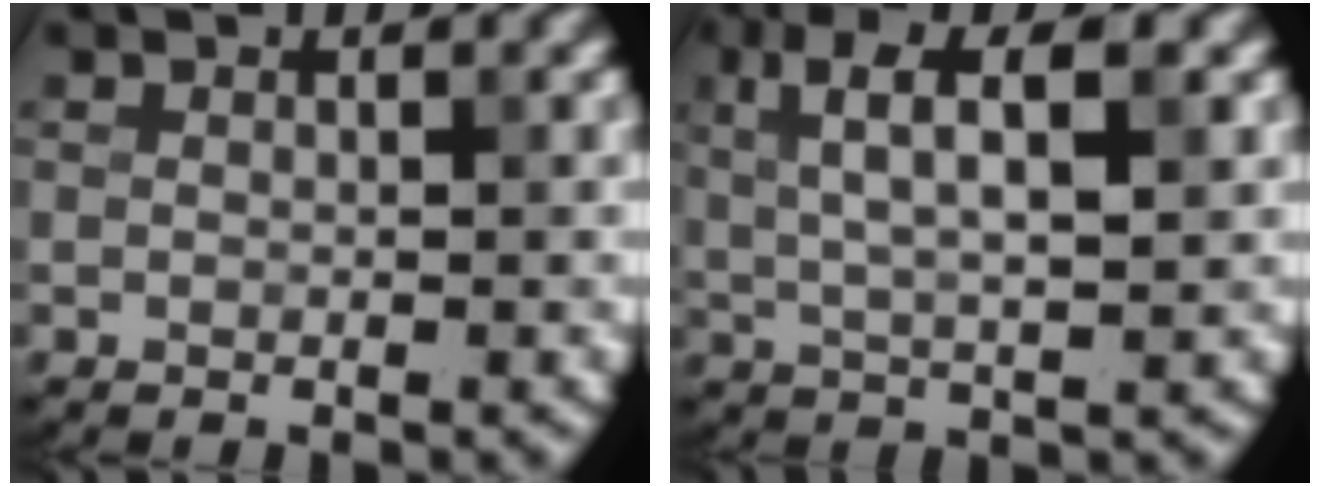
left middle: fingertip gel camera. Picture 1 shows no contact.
{"total": 6.1, "force": [2.1, 1.9, 5.4], "torque": [-0.100, 0.005, 0.037]}